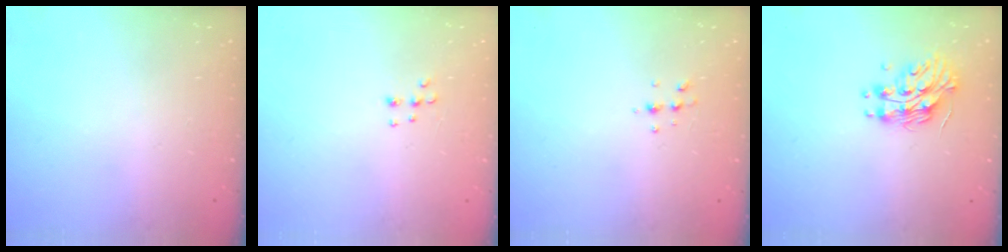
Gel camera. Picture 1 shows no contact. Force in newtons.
{"total": 5.3, "press": 5.3, "slide": 0.6}
{"total": 4.7, "press": 4.6, "slide": 1.0}
{"total": 11.6, "press": 11.6, "slide": 0.0}